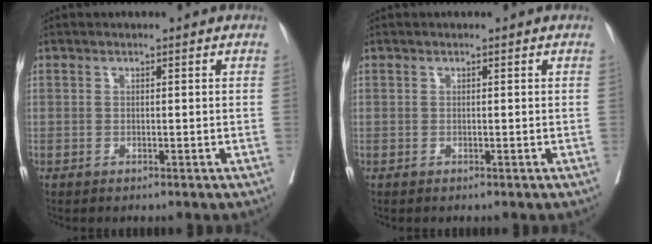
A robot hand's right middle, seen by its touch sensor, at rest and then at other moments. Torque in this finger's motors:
{"motor_torque": [-0.19, 0.05, 0.00, 0.00]}